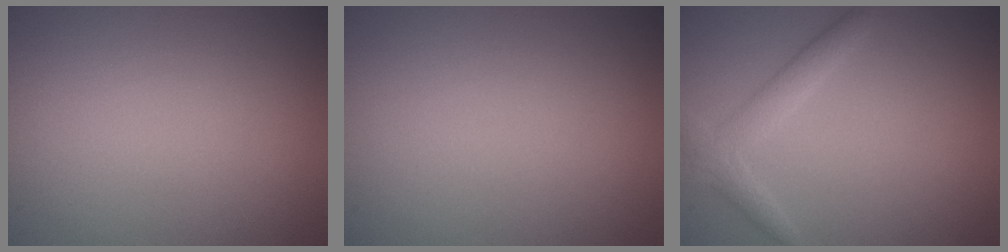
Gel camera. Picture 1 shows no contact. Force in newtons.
{"total": 0.0}
{"total": 2.4, "press": 2.4, "slide": 0.2}